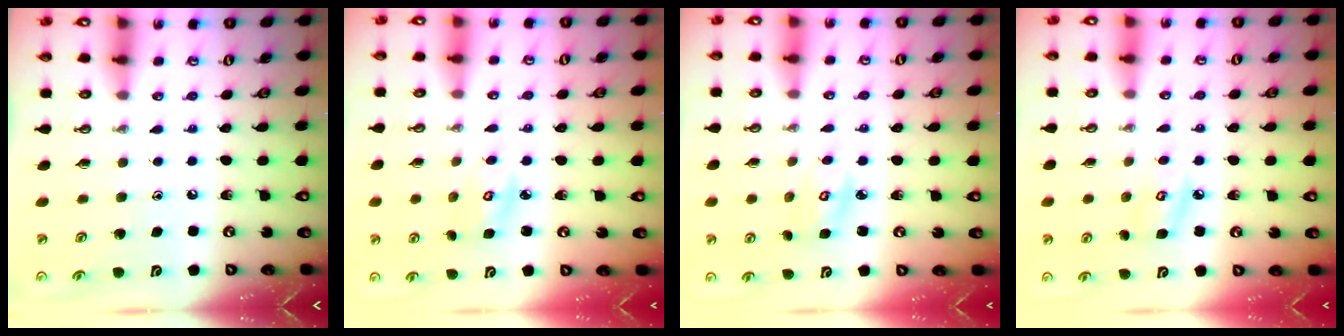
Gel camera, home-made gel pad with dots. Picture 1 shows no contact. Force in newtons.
{"total": 3.1, "press": 3.1, "slide": 0.2}
{"total": 3.1, "press": 3.1, "slide": 0.2}
{"total": 6.4, "press": 6.4, "slide": 0.5}